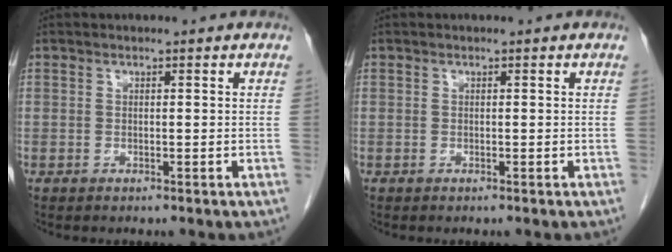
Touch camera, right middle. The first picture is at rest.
{"total": 0.0}